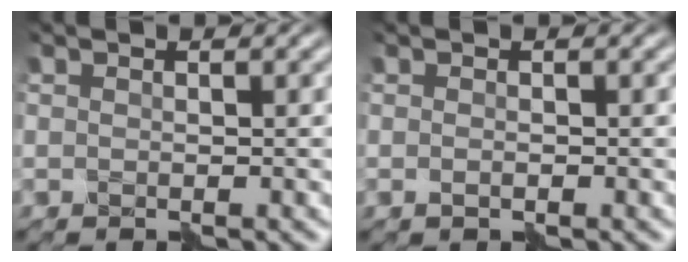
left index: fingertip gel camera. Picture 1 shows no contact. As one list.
[{"total": 0.6, "force": [-0.3, 0.2, 0.4], "torque": [-0.006, 0.001, -0.006]}]